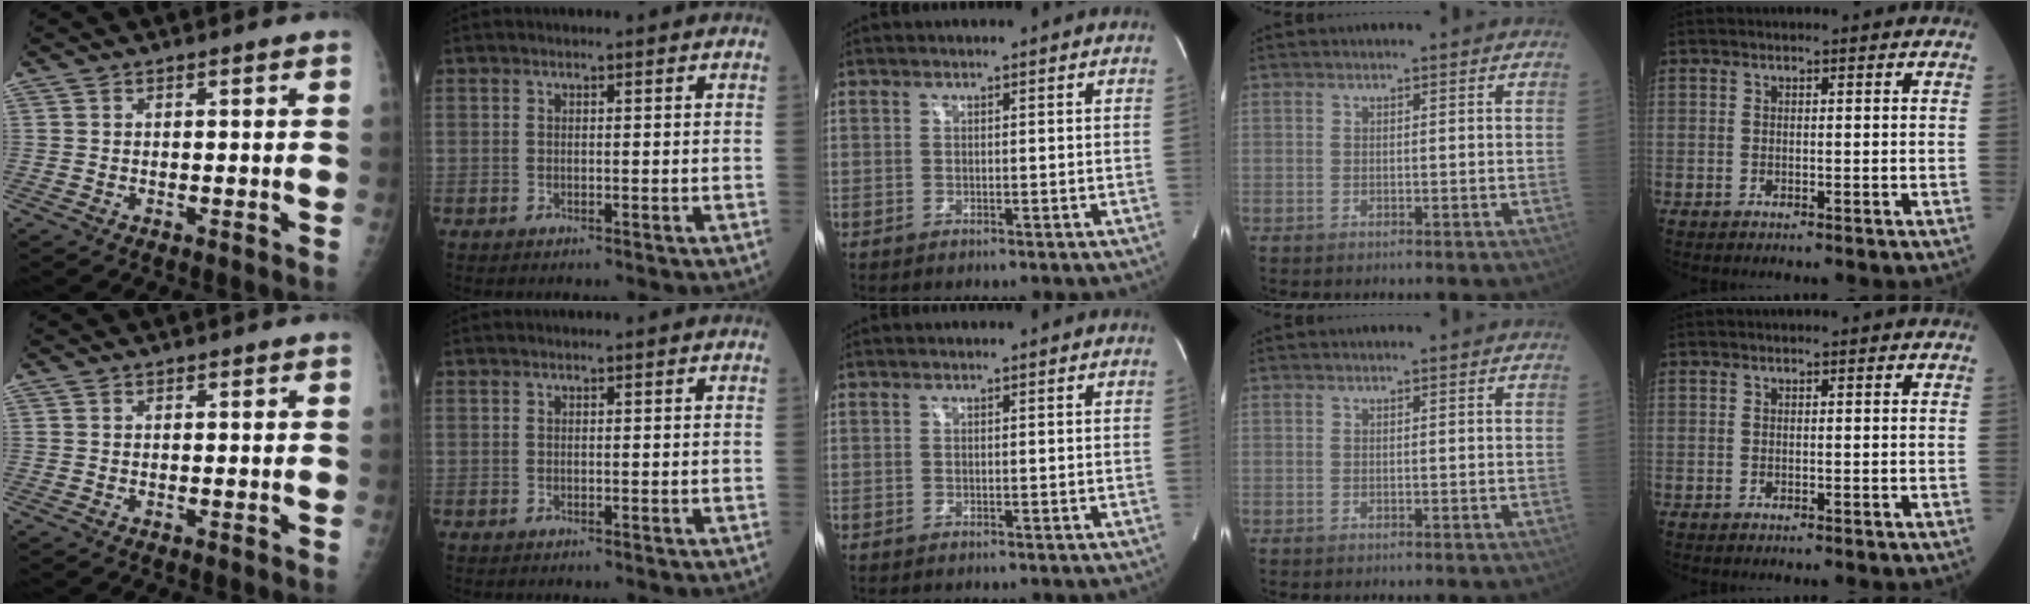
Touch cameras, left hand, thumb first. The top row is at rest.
{}